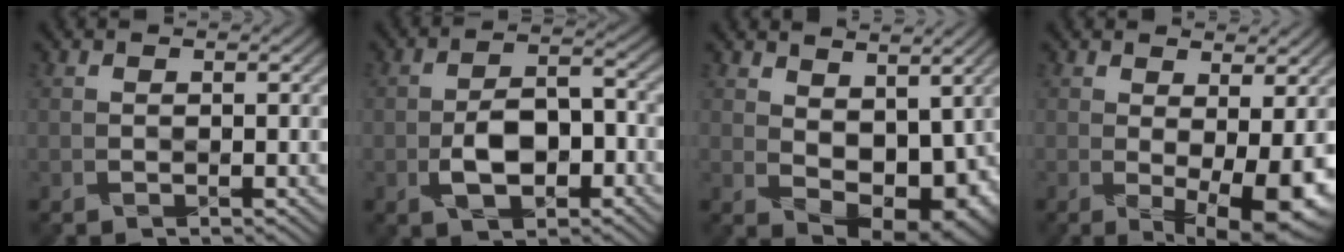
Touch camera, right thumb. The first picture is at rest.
{"total": 6.8, "force": [-2.8, 3.7, 5.0], "torque": [-0.087, 0.003, -0.057]}
{"total": 8.9, "force": [2.3, 5.1, 6.9], "torque": [-0.104, -0.004, 0.049]}
{"total": 7.7, "force": [-0.2, 2.4, 7.3], "torque": [-0.099, -0.003, 0.001]}